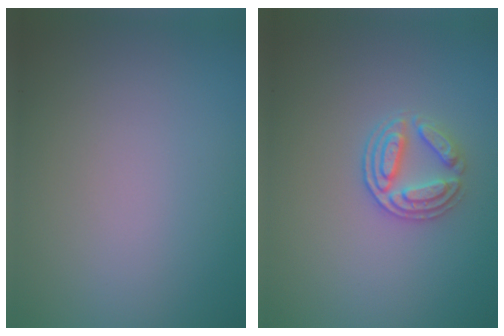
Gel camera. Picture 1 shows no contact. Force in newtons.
{"total": 2.9, "press": 2.7, "slide": 1.0}